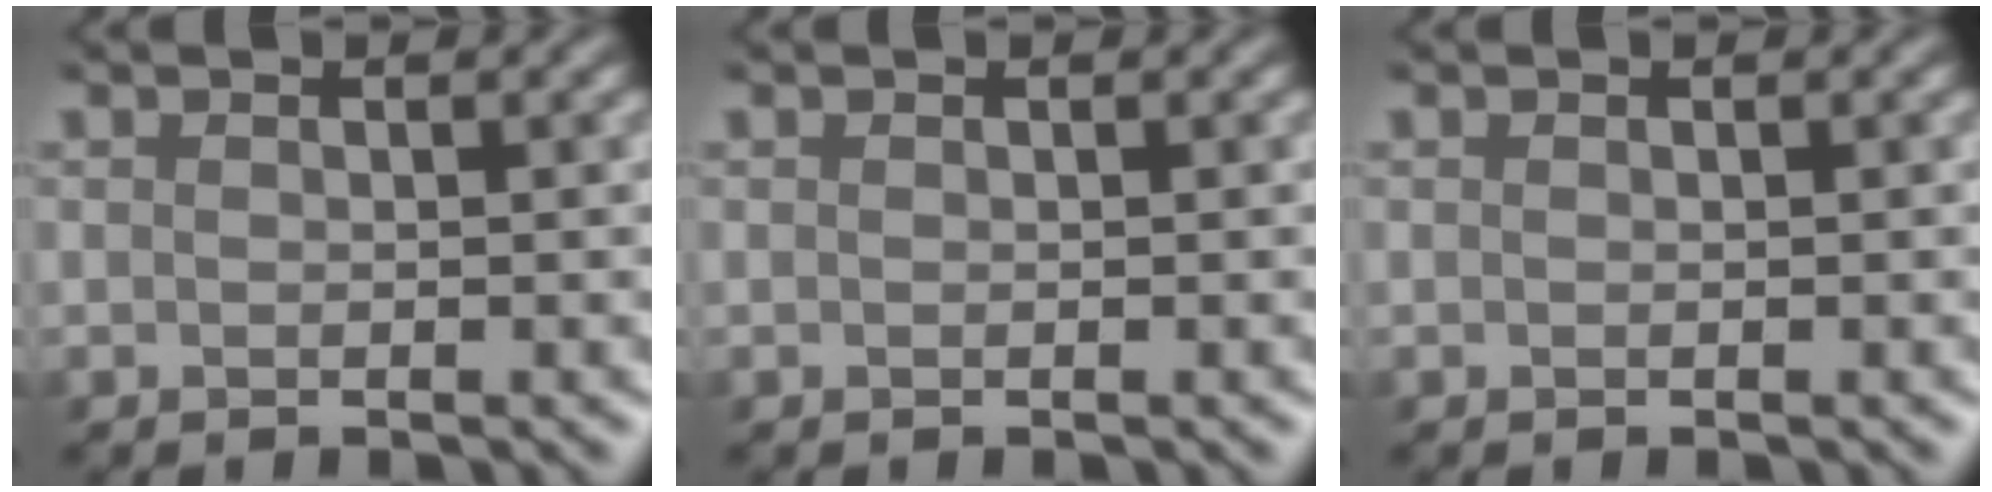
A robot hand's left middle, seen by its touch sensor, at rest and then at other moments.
{"total": 0.0}
{"total": 0.0}